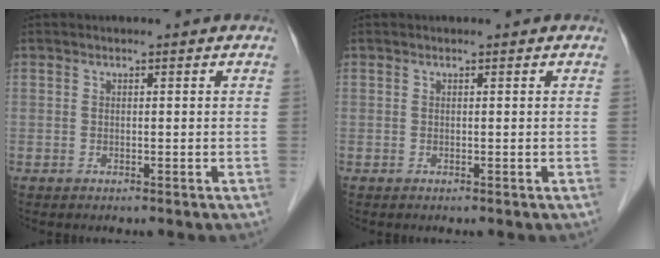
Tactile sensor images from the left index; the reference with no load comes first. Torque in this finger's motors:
{"motor_torque": [-0.01, 0.01, 0.00, 0.00]}